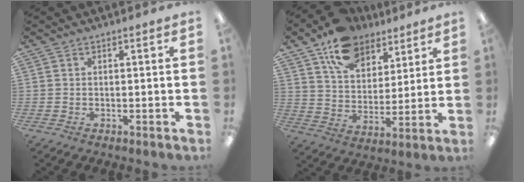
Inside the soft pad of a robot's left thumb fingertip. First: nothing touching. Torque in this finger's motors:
{"motor_torque": [0.34, 0.32, 0.32, -0.80, 0.08]}